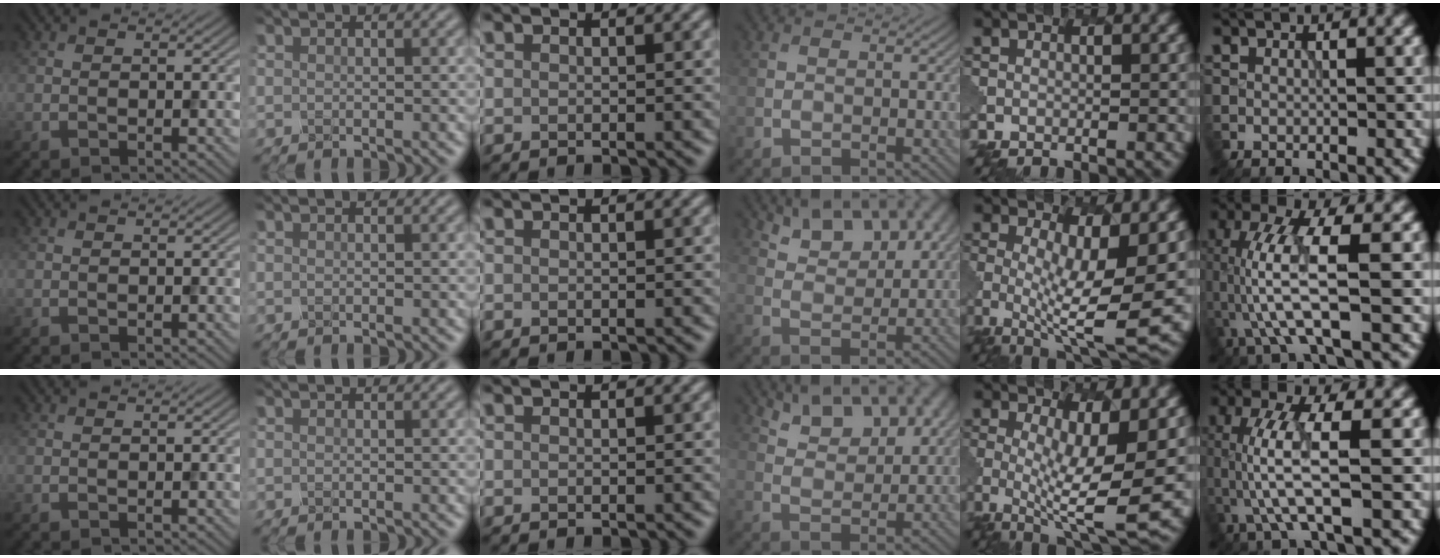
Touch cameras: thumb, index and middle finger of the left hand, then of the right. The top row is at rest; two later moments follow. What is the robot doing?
{"motion": "dispense", "object": "oil cruet"}